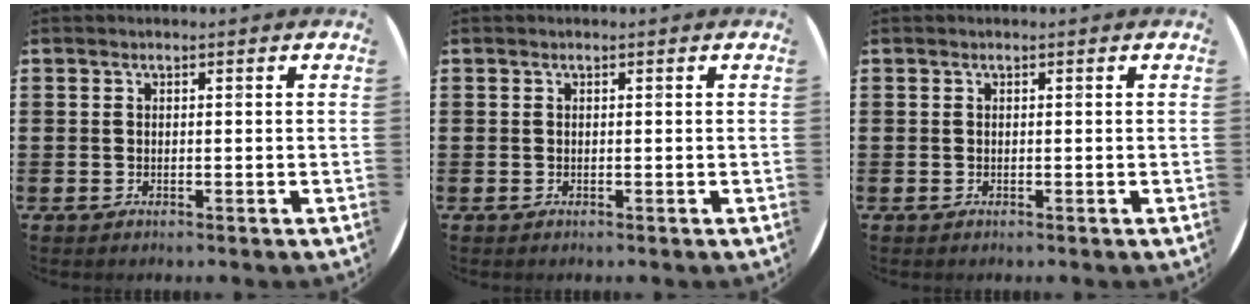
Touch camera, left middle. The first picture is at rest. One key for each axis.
{"total": 0.0}
{"total": 0.0}